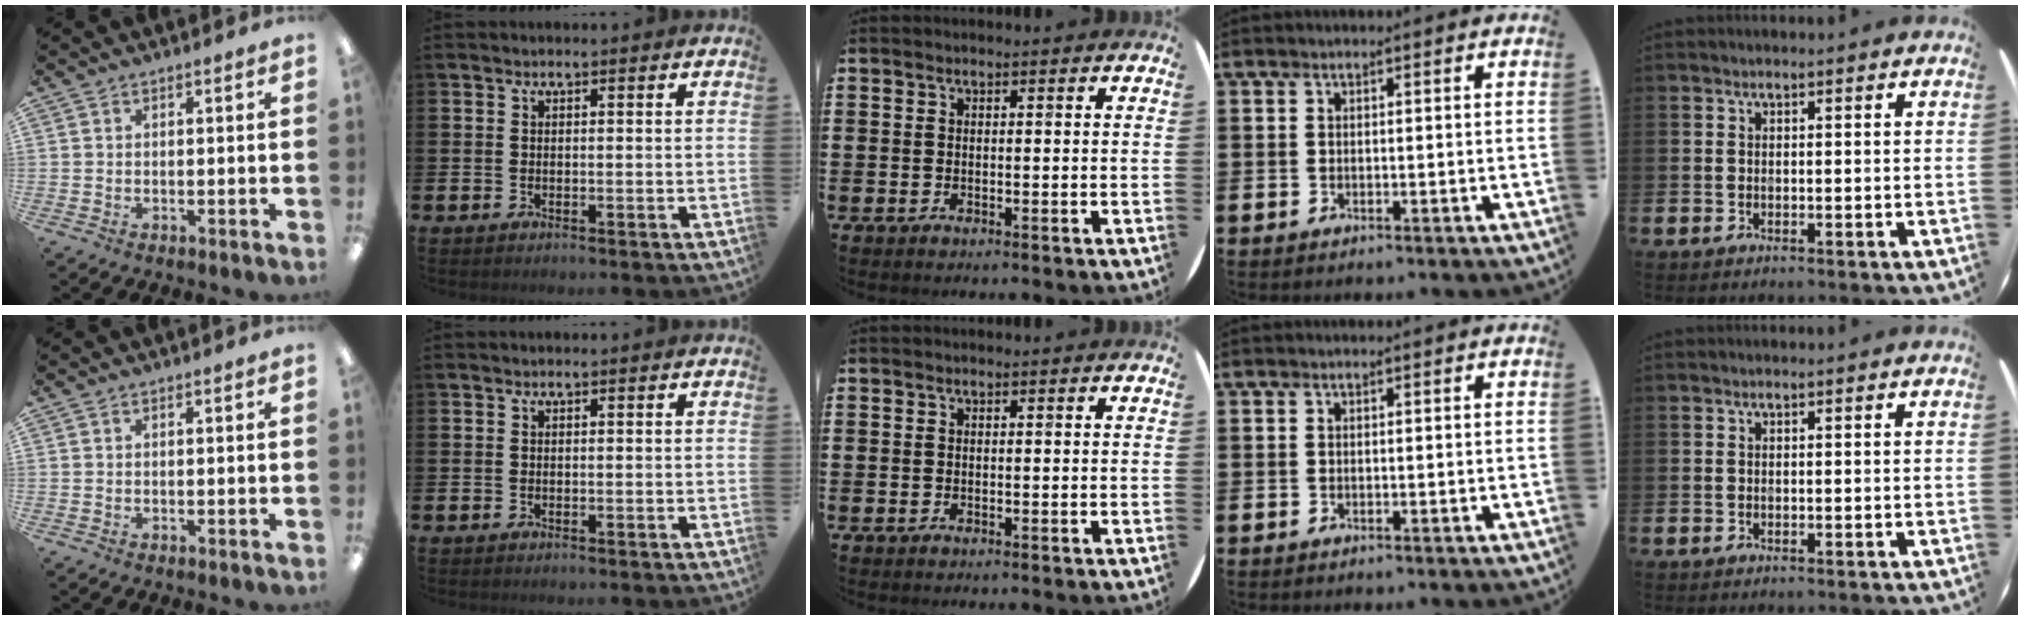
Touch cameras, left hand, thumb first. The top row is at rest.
{}